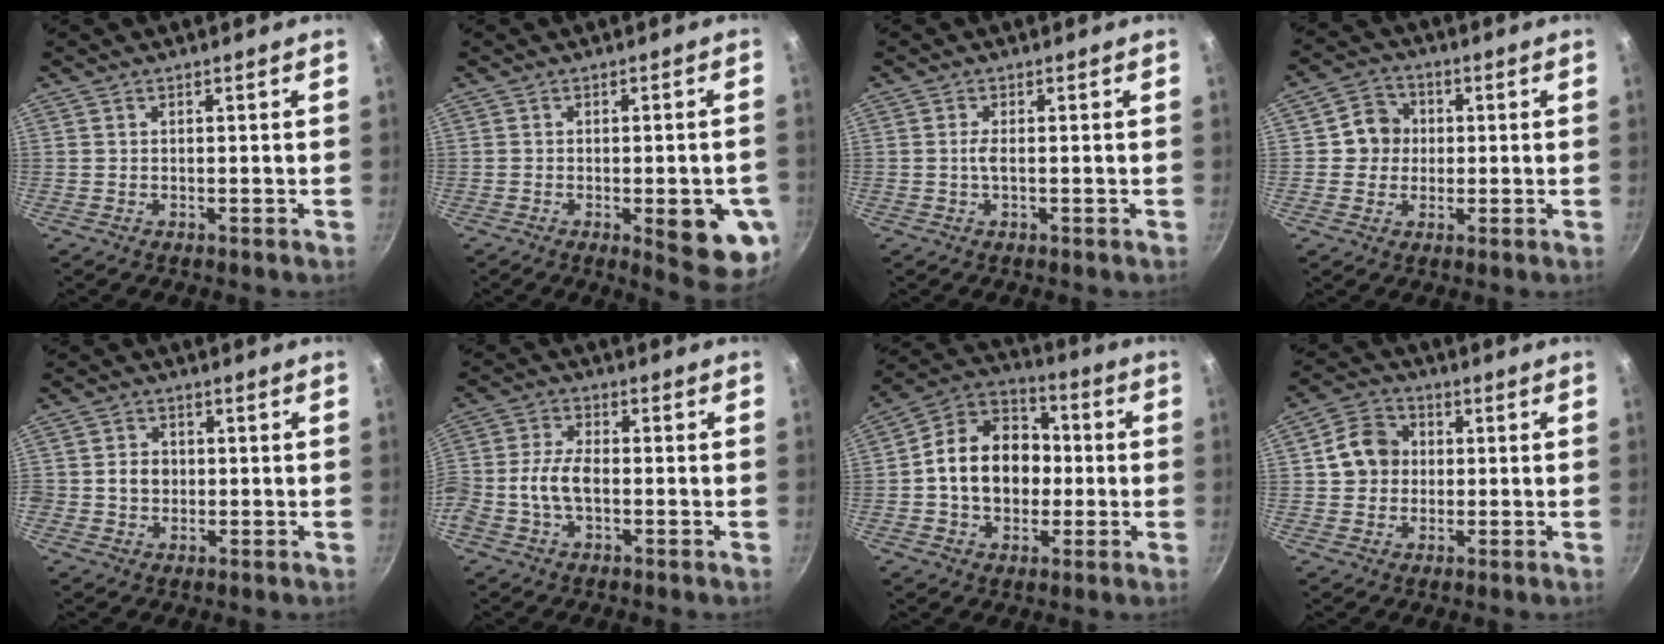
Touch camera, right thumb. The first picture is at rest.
{"total": 11.5, "force": [-3.2, 3.8, 10.4], "torque": [-0.096, 0.002, -0.035]}
{"total": 1.7, "force": [-0.2, 0.4, 1.6], "torque": [-0.038, 0.002, -0.006]}
{"total": 6.4, "force": [0.5, 6.0, 2.2], "torque": [0.004, 0.010, -0.005]}
{"total": 4.4, "force": [-0.2, 3.9, 2.1], "torque": [-0.013, 0.006, -0.008]}
{"total": 7.5, "force": [-1.6, 4.5, 5.9], "torque": [-0.115, 0.027, -0.042]}
{"total": 16.4, "force": [-0.7, 12.8, 10.3], "torque": [-0.137, 0.033, -0.027]}
{"total": 8.5, "force": [0.8, 7.3, 4.2], "torque": [-0.043, 0.015, 0.000]}